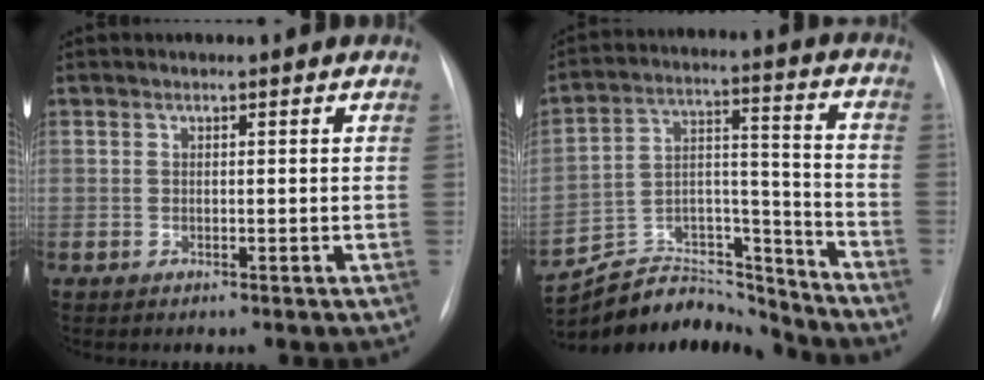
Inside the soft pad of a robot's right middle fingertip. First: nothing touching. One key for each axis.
{"total": 17.7, "fx": -17.2, "fy": 3.8, "fz": 1.8, "tx": -0.035, "ty": 0.054, "tz": -0.278}